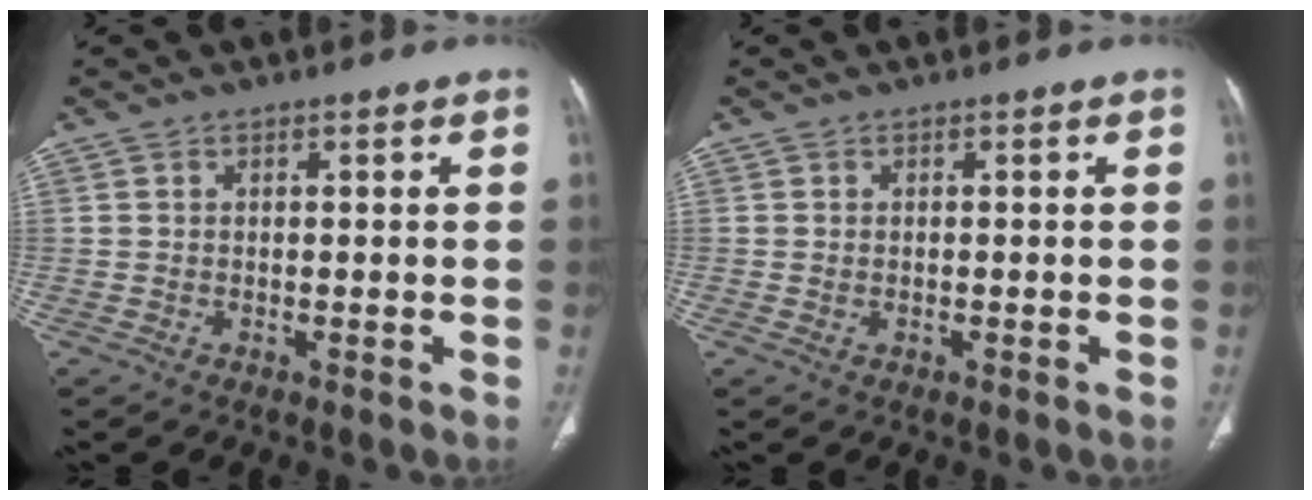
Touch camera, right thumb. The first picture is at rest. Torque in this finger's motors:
{"motor_torque": [-0.49, 0.01, -0.49, 0.18, -0.08]}